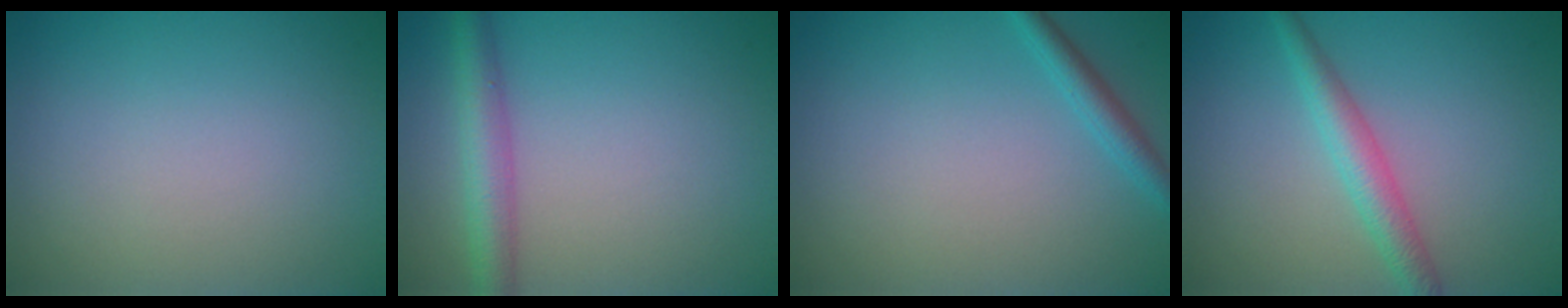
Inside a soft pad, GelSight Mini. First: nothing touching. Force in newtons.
{"total": 3.5, "press": 3.5, "slide": 0.1}
{"total": 1.9, "press": 1.9, "slide": 0.0}
{"total": 2.7, "press": 2.7, "slide": 0.1}